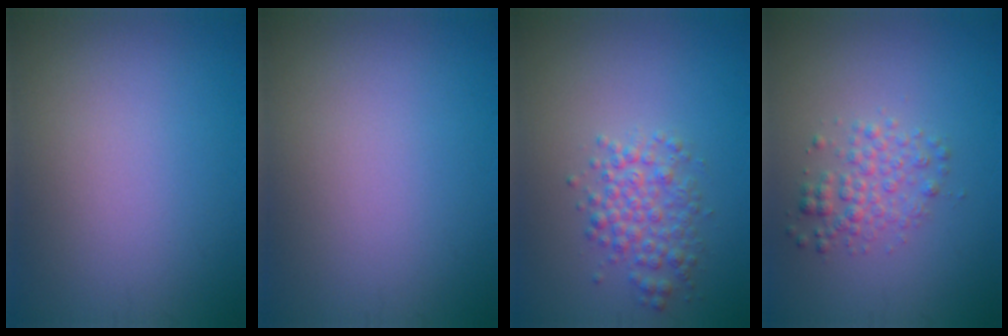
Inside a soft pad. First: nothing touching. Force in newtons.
{"total": 0.0}
{"total": 3.0, "press": 3.0, "slide": 0.0}
{"total": 2.5, "press": 2.5, "slide": 0.1}